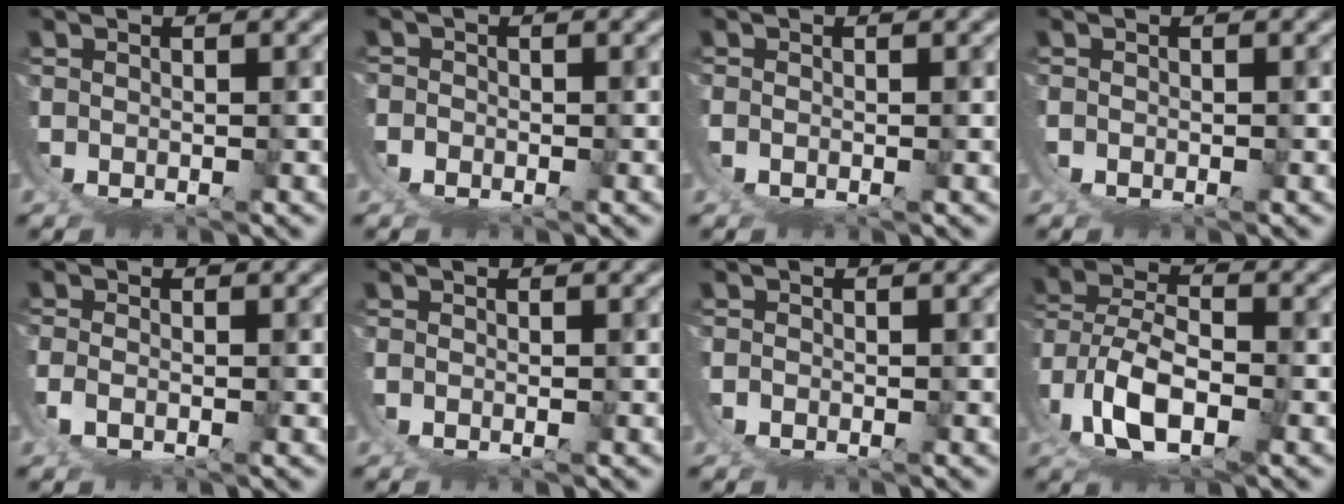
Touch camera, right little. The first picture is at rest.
{"total": 3.0, "force": [-0.1, 2.9, 0.7], "torque": [-0.033, -0.008, -0.005]}
{"total": 0.9, "force": [0.0, 0.5, 0.7], "torque": [-0.020, -0.001, 0.000]}
{"total": 0.8, "force": [0.0, 0.8, 0.2], "torque": [-0.009, 0.000, -0.003]}
{"total": 1.6, "force": [0.2, 0.8, 1.4], "torque": [-0.043, -0.007, 0.009]}
{"total": 0.6, "force": [0.2, -0.2, 0.5], "torque": [-0.012, 0.000, 0.004]}
{"total": 1.5, "force": [-0.2, 1.4, 0.5], "torque": [-0.018, -0.002, -0.005]}
{"total": 7.8, "force": [2.3, 4.6, 5.9], "torque": [-0.132, -0.013, 0.041]}